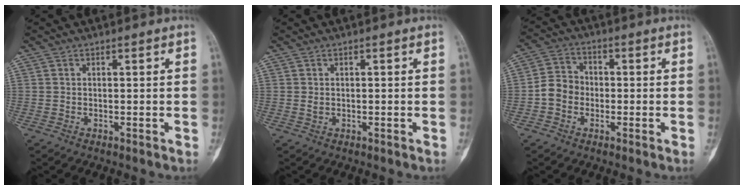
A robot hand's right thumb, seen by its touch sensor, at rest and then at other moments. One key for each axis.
{"total": 0.8, "fx": 0.0, "fy": 0.6, "fz": 0.5, "tx": -0.009, "ty": 0.004, "tz": 0.002}
{"total": 6.1, "fx": -1.4, "fy": 5.3, "fz": 2.7, "tx": -0.030, "ty": 0.022, "tz": -0.039}